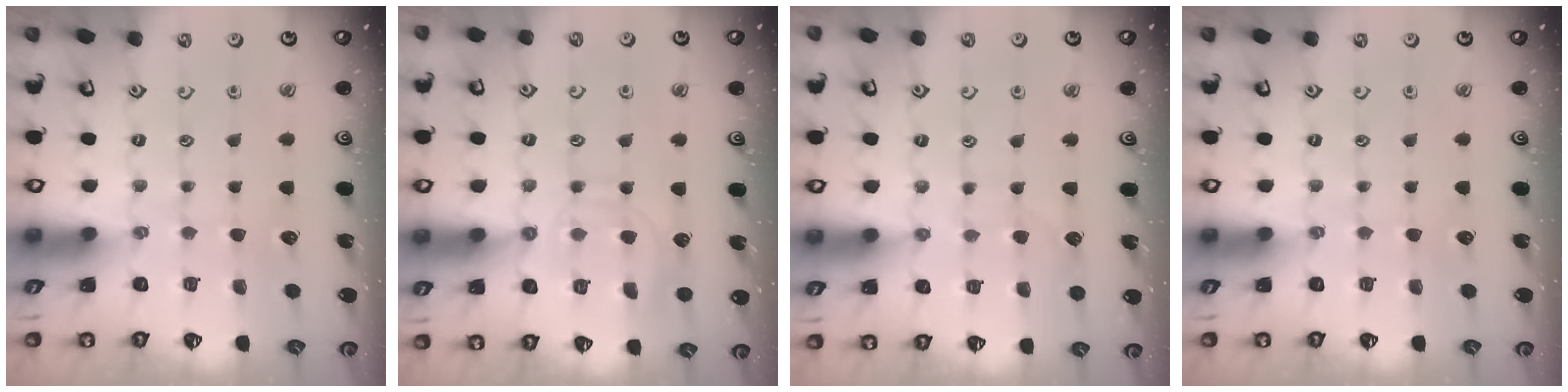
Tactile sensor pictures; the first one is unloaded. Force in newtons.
{"total": 10.5, "press": 10.4, "slide": 1.0}
{"total": 6.3, "press": 6.3, "slide": 0.6}
{"total": 0.0}